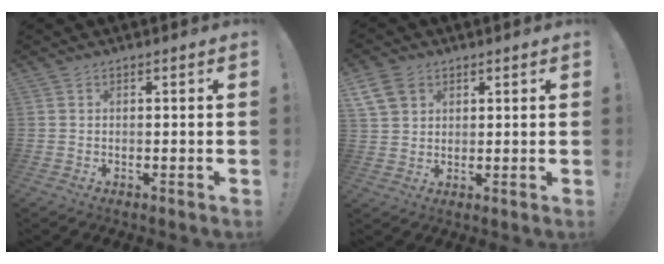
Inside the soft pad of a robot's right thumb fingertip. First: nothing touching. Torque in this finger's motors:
{"motor_torque": [0.02, 0.01, 0.07, 0.03, 0.00]}